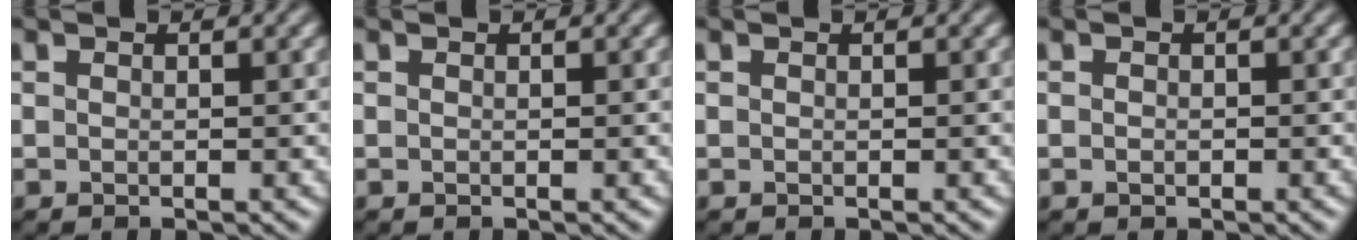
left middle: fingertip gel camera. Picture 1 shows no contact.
{"total": 0.0}
{"total": 0.0}
{"total": 0.5, "force": [-0.1, 0.4, 0.3], "torque": [-0.004, -0.001, -0.002]}